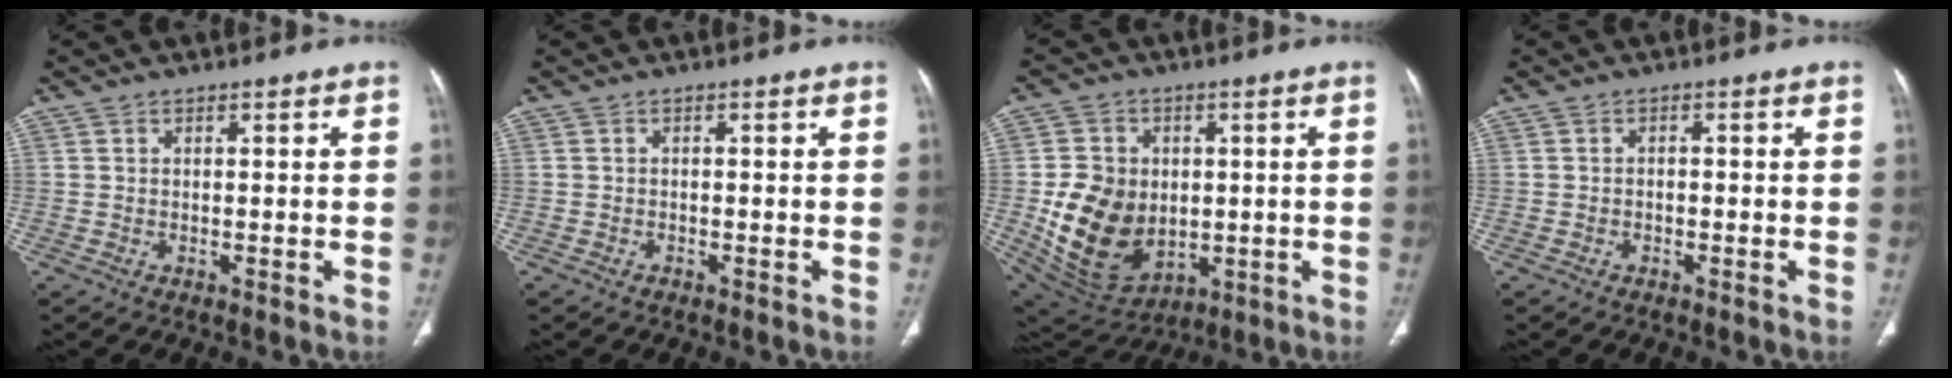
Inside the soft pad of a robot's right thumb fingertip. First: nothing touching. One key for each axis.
{"total": 0.5, "fx": -0.4, "fy": 0.3, "fz": 0.1, "tx": -0.003, "ty": 0.000, "tz": -0.009}
{"total": 16.2, "fx": -0.8, "fy": 12.5, "fz": 10.2, "tx": -0.151, "ty": -0.009, "tz": 0.016}
{"total": 0.9, "fx": -0.3, "fy": 0.6, "fz": 0.5, "tx": -0.005, "ty": 0.003, "tz": -0.007}